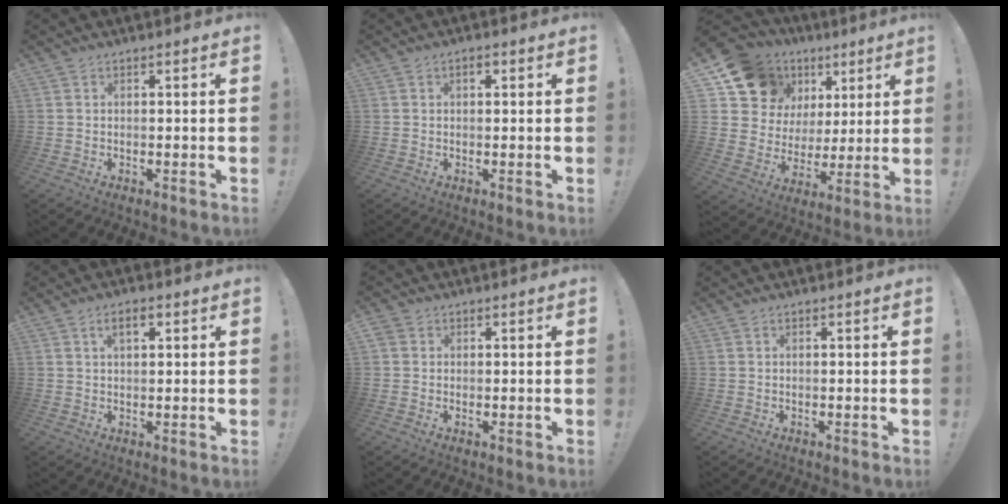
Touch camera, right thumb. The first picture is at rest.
{"total": 1.5, "force": [0.6, 0.9, 1.0], "torque": [-0.007, -0.001, 0.006]}
{"total": 14.5, "force": [9.4, 10.1, 4.3], "torque": [-0.080, -0.061, 0.191]}
{"total": 3.9, "force": [1.5, 1.8, 3.1], "torque": [-0.043, -0.001, 0.021]}
{"total": 1.7, "force": [0.5, 1.6, 0.6], "torque": [-0.011, 0.000, 0.010]}
{"total": 0.0}